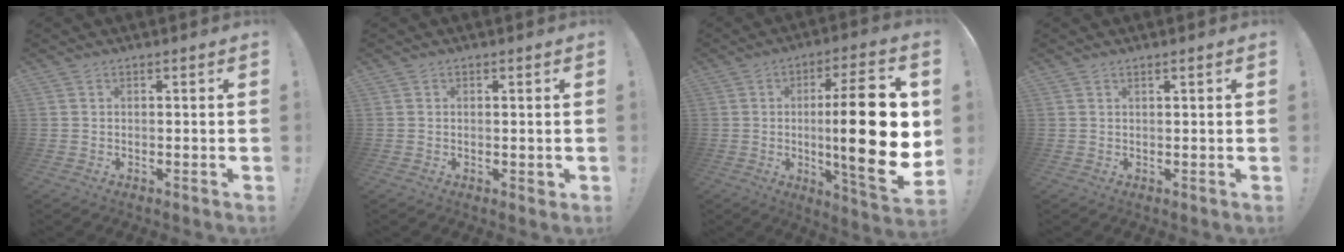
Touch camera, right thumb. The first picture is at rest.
{"total": 1.5, "force": [0.2, 1.1, 0.9], "torque": [-0.002, -0.002, 0.002]}
{"total": 24.4, "force": [0.1, 4.7, 23.9], "torque": [-0.380, -0.015, -0.001]}
{"total": 1.1, "force": [0.7, -0.2, 0.8], "torque": [-0.010, -0.004, 0.010]}